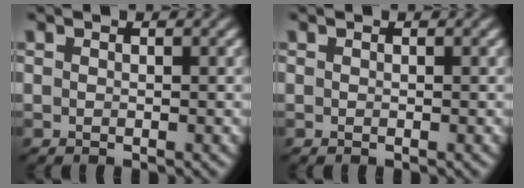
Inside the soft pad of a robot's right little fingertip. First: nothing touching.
{"total": 0.0}